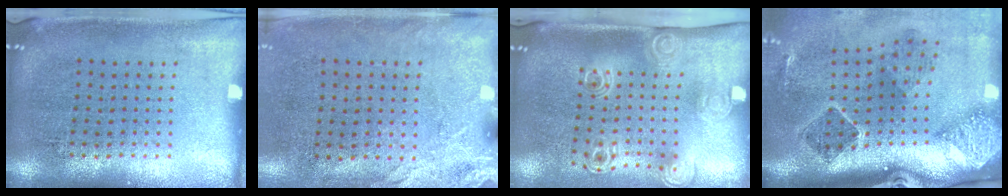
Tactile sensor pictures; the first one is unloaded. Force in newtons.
{"total": 2.6, "press": 2.1, "slide": 1.6}
{"total": 2.1, "press": 1.5, "slide": 1.5}
{"total": 3.0, "press": 2.0, "slide": 2.3}